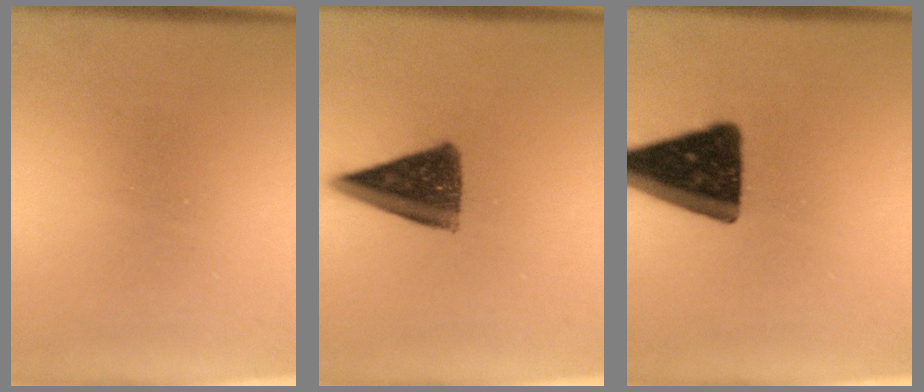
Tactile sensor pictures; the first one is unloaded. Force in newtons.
{"total": 10.4}
{"total": 16.3}